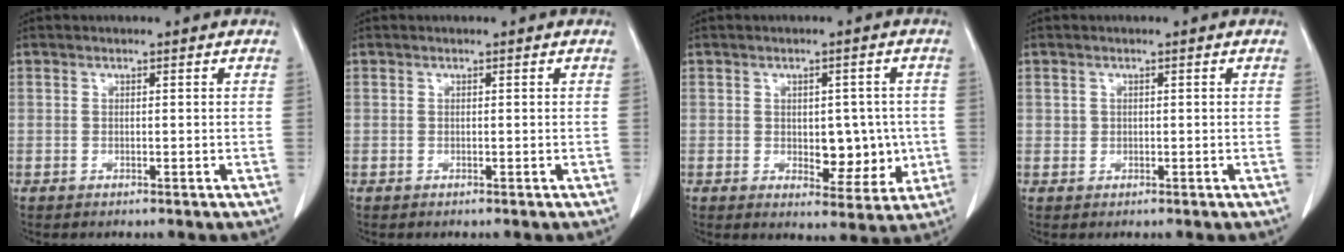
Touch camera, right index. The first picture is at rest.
{"total": 0.0}
{"total": 7.0, "force": [-0.6, 3.9, 5.8], "torque": [-0.063, 0.002, 0.003]}
{"total": 0.8, "force": [0.1, 0.8, 0.2], "torque": [0.001, 0.003, 0.002]}